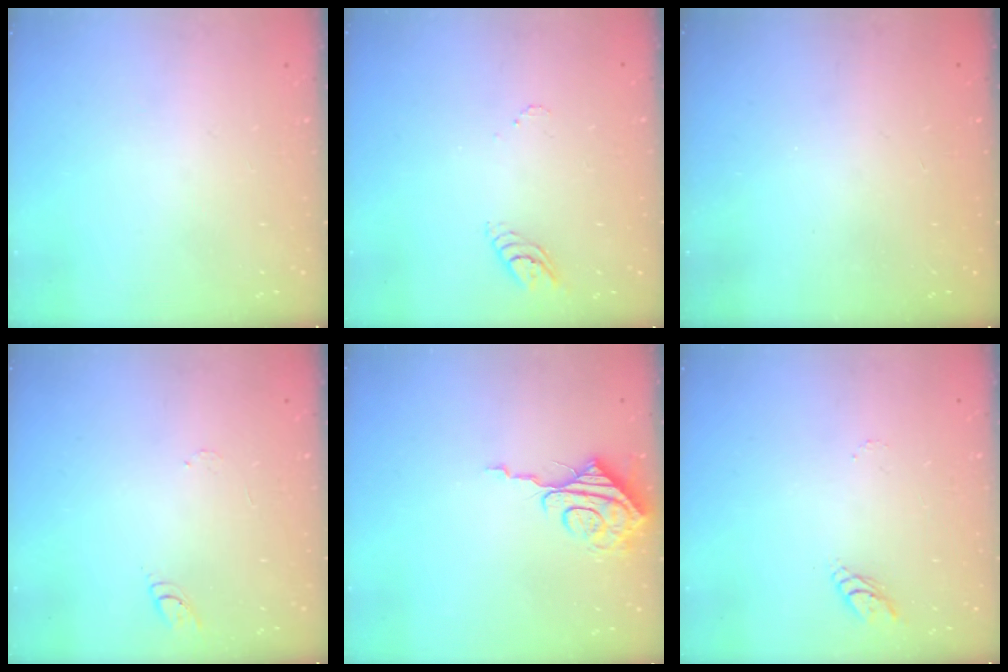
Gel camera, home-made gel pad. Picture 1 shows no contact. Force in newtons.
{"total": 3.7, "press": 3.7, "slide": 0.5}
{"total": 0.0}
{"total": 5.5, "press": 5.4, "slide": 0.5}
{"total": 9.1, "press": 9.1, "slide": 0.2}
{"total": 4.6, "press": 4.6, "slide": 0.4}